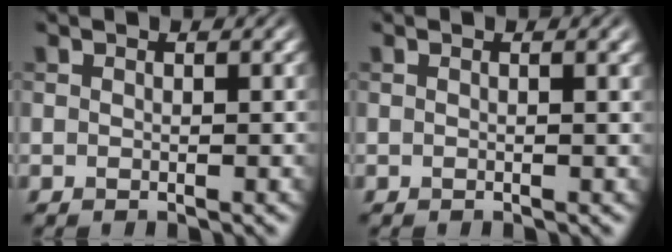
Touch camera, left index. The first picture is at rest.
{"total": 1.2, "force": [0.3, 0.4, 1.1], "torque": [-0.013, 0.003, -0.004]}